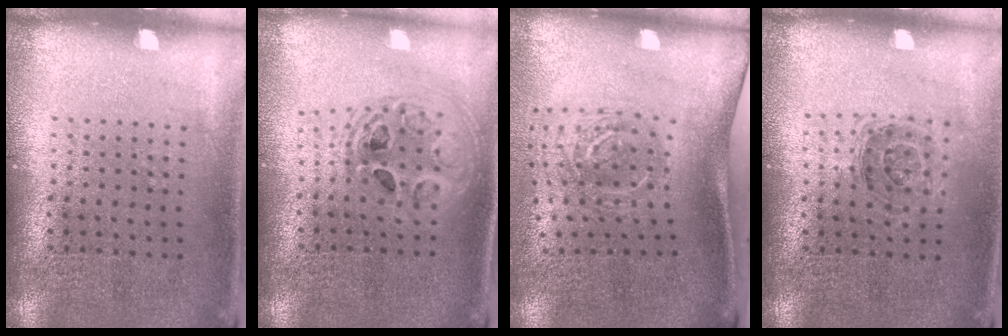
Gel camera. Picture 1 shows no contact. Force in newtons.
{"total": 1.9, "press": 1.5, "slide": 1.1}
{"total": 2.0, "press": 1.3, "slide": 1.5}
{"total": 1.1, "press": 1.0, "slide": 0.5}